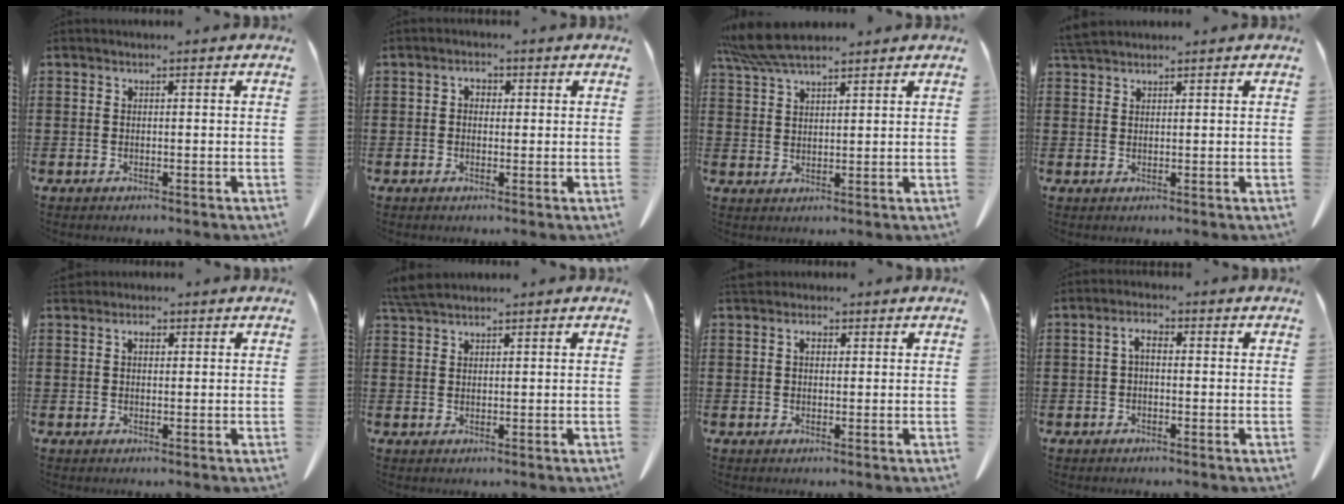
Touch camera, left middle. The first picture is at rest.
{"total": 1.7, "force": [0.2, 1.2, 1.1], "torque": [-0.026, 0.006, 0.003]}
{"total": 6.5, "force": [5.4, 1.3, 3.4], "torque": [-0.081, -0.008, 0.104]}
{"total": 2.8, "force": [2.5, 0.5, 1.0], "torque": [-0.028, -0.001, 0.051]}
{"total": 1.4, "force": [0.9, 0.8, 0.8], "torque": [-0.011, 0.000, 0.016]}
{"total": 3.5, "force": [3.1, 0.6, 1.6], "torque": [-0.040, -0.002, 0.060]}
{"total": 1.8, "force": [0.9, 1.1, 1.1], "torque": [-0.018, 0.001, 0.015]}
{"total": 2.9, "force": [-0.2, 1.3, 2.6], "torque": [-0.054, 0.008, -0.006]}